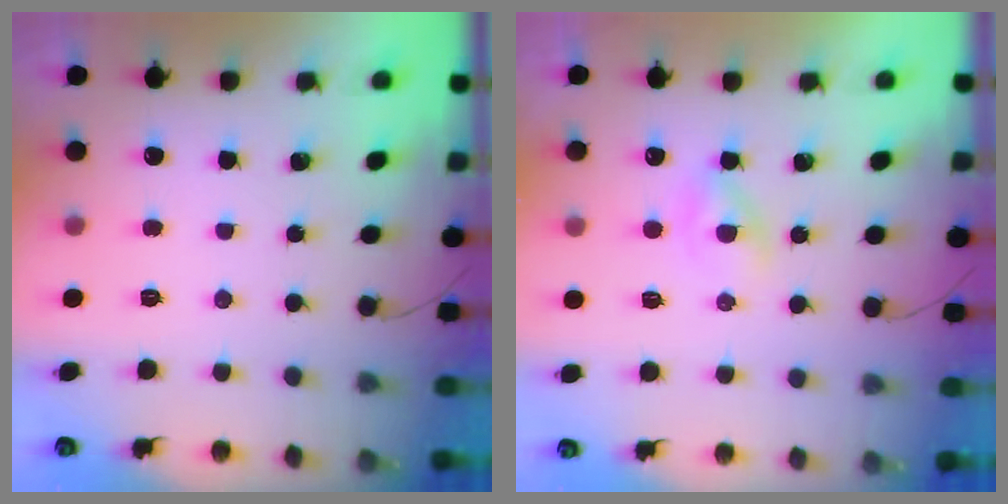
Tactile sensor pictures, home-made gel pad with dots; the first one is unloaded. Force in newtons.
{"total": 2.2, "press": 2.0, "slide": 1.0}